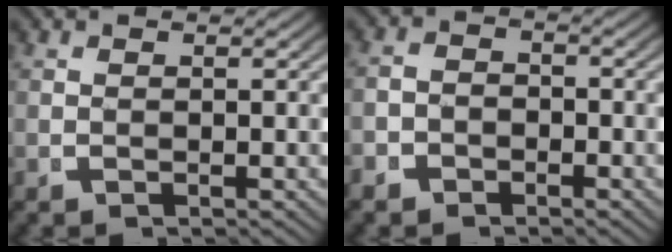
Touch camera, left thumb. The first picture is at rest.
{"total": 2.5, "force": [-1.7, 1.8, 0.4], "torque": [-0.005, -0.014, -0.029]}